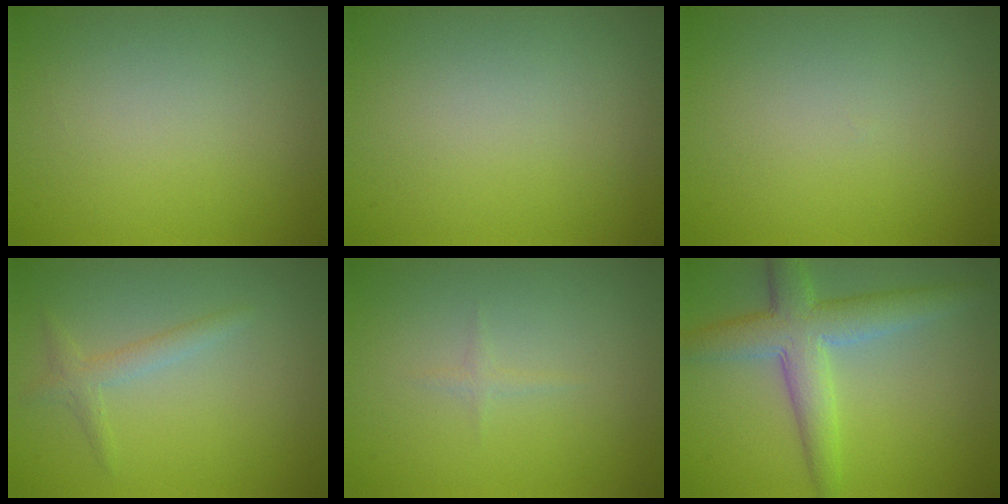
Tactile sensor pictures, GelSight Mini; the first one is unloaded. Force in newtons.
{"total": 0.0}
{"total": 0.0}
{"total": 1.6, "press": 1.6, "slide": 0.1}
{"total": 0.6, "press": 0.6, "slide": 0.1}
{"total": 4.6, "press": 4.6, "slide": 0.3}